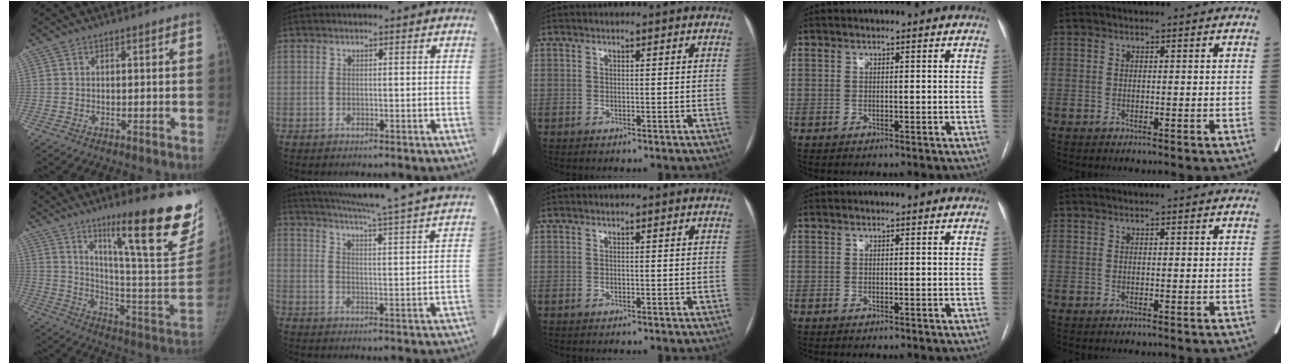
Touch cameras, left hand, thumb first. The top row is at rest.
{"thumb": {"total": 27.7, "force": [17.1, 4.5, 21.3], "torque": [-0.275, -0.087, 0.261]}, "index": {"total": 27.6, "force": [24.8, 0.0, 12.1], "torque": [-0.201, -0.054, 0.309]}}